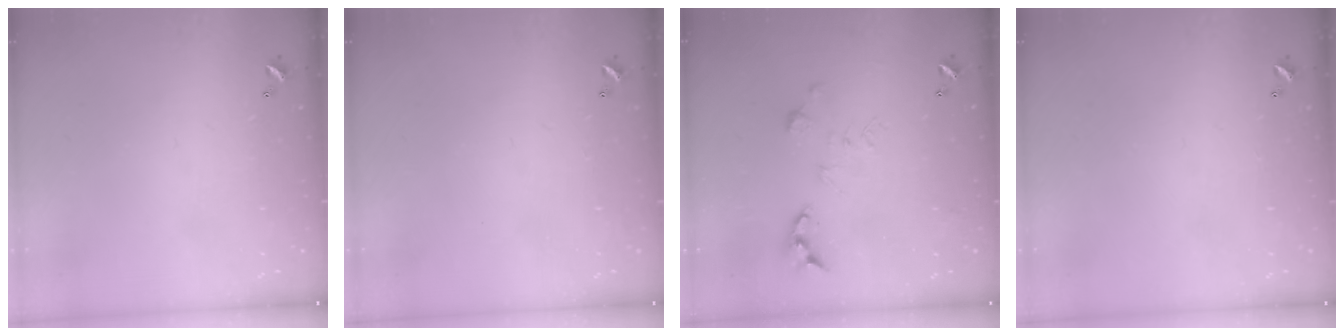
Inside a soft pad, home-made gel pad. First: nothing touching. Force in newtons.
{"total": 0.0}
{"total": 0.0}
{"total": 0.0}